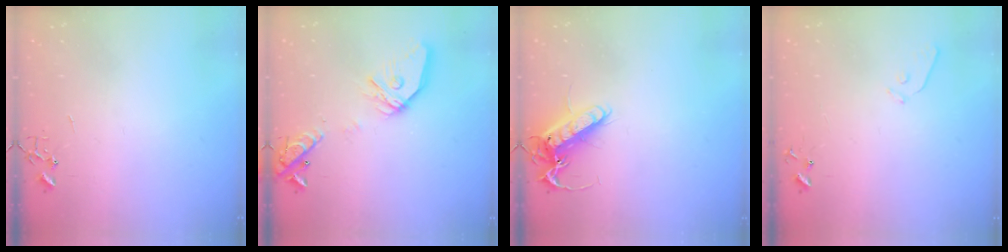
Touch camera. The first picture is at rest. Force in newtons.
{"total": 17.0, "press": 16.8, "slide": 2.6}
{"total": 14.4, "press": 14.2, "slide": 2.2}
{"total": 6.6, "press": 6.6, "slide": 0.7}